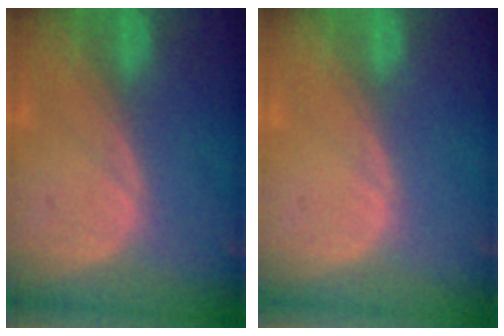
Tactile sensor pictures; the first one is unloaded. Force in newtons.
{"total": 0.0}